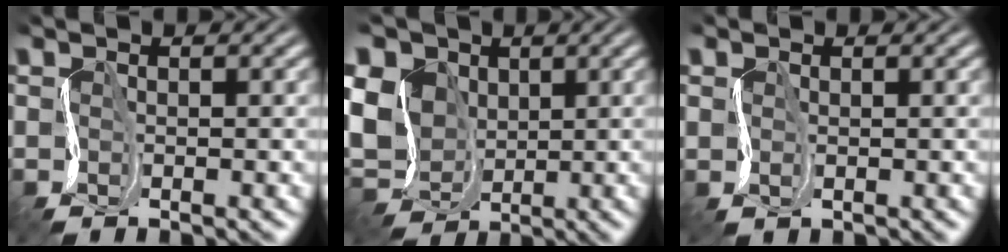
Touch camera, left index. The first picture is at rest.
{"total": 9.3, "force": [2.4, 8.0, 4.1], "torque": [-0.091, 0.026, 0.013]}
{"total": 1.4, "force": [0.4, 0.0, -1.3], "torque": [0.012, 0.005, 0.005]}